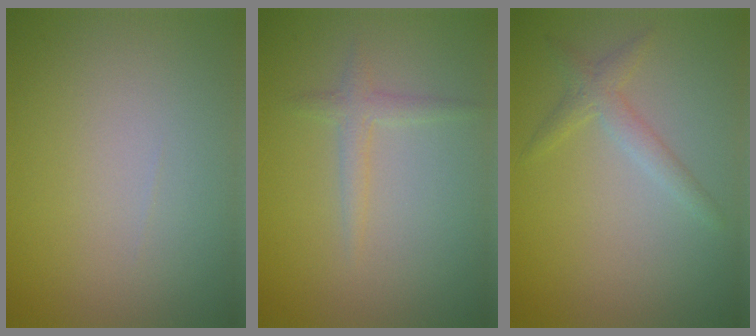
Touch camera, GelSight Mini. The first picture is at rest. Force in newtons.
{"total": 1.4, "press": 1.4, "slide": 0.1}
{"total": 1.8, "press": 1.8, "slide": 0.0}